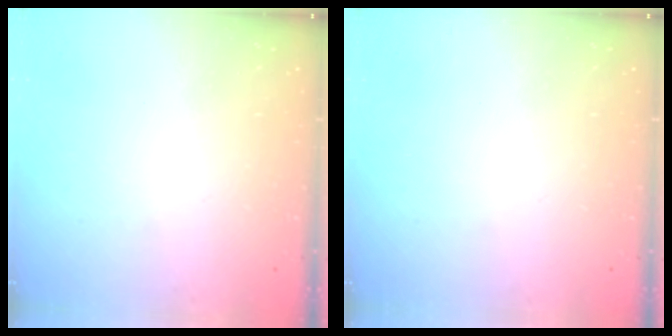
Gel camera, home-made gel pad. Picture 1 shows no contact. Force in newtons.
{"total": 0.0}